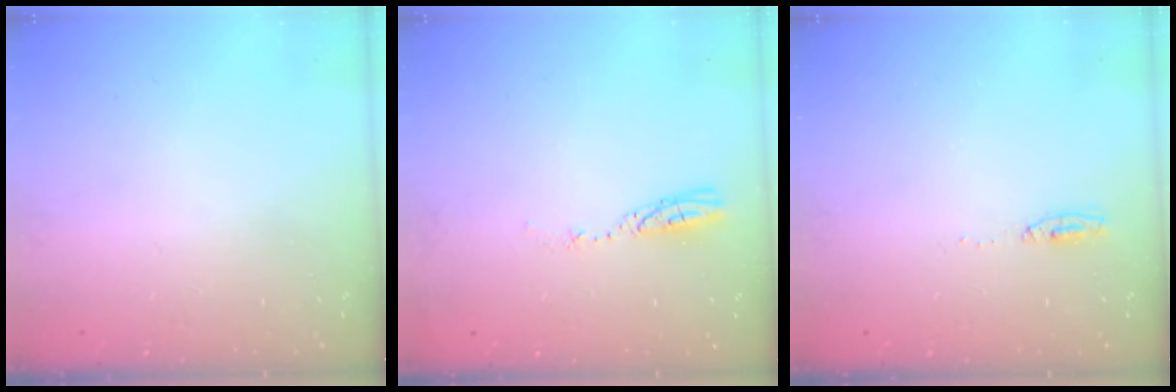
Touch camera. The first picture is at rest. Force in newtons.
{"total": 3.6, "press": 3.6, "slide": 0.3}
{"total": 8.0, "press": 4.1, "slide": 6.9}